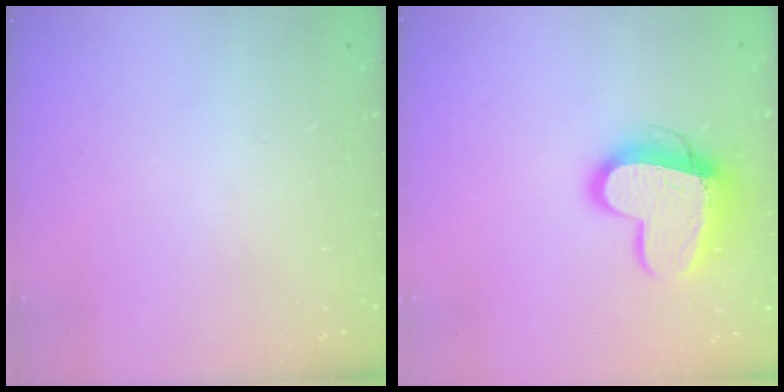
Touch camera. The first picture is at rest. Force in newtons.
{"total": 13.7, "press": 13.6, "slide": 1.3}